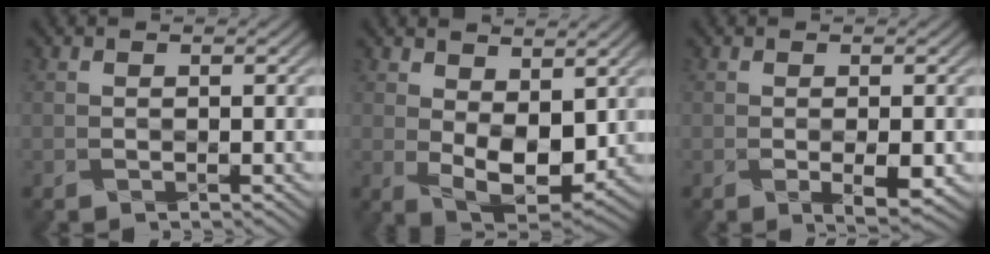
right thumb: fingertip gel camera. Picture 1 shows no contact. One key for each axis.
{"total": 6.9, "fx": 1.4, "fy": 4.0, "fz": 5.5, "tx": -0.112, "ty": -0.018, "tz": 0.039}
{"total": 2.6, "fx": -0.6, "fy": 0.6, "fz": 2.4, "tx": -0.046, "ty": -0.006, "tz": -0.002}